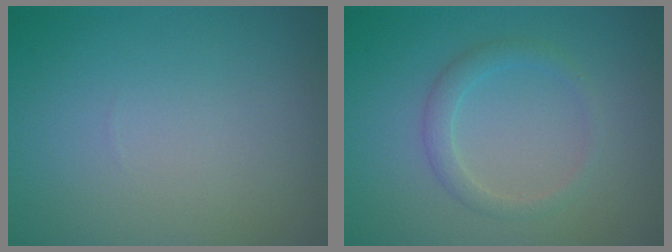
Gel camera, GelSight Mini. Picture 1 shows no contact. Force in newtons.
{"total": 1.9, "press": 1.9, "slide": 0.1}